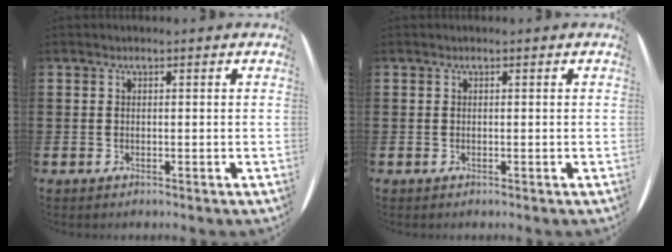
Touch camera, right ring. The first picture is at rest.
{"total": 0.0}